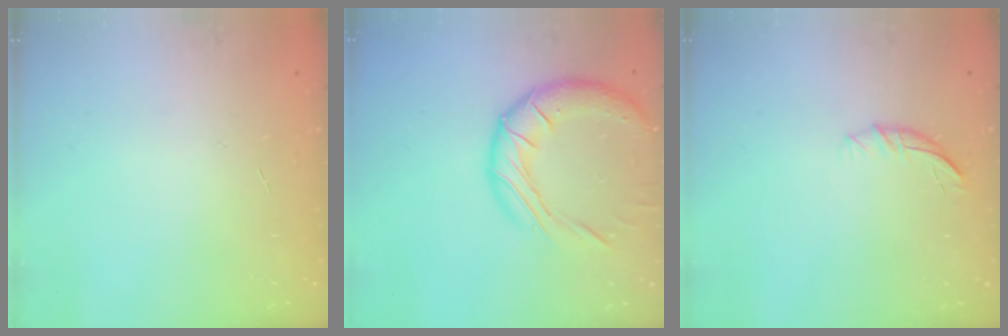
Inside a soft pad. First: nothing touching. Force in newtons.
{"total": 17.2, "press": 17.1, "slide": 1.9}
{"total": 7.2, "press": 7.1, "slide": 1.4}